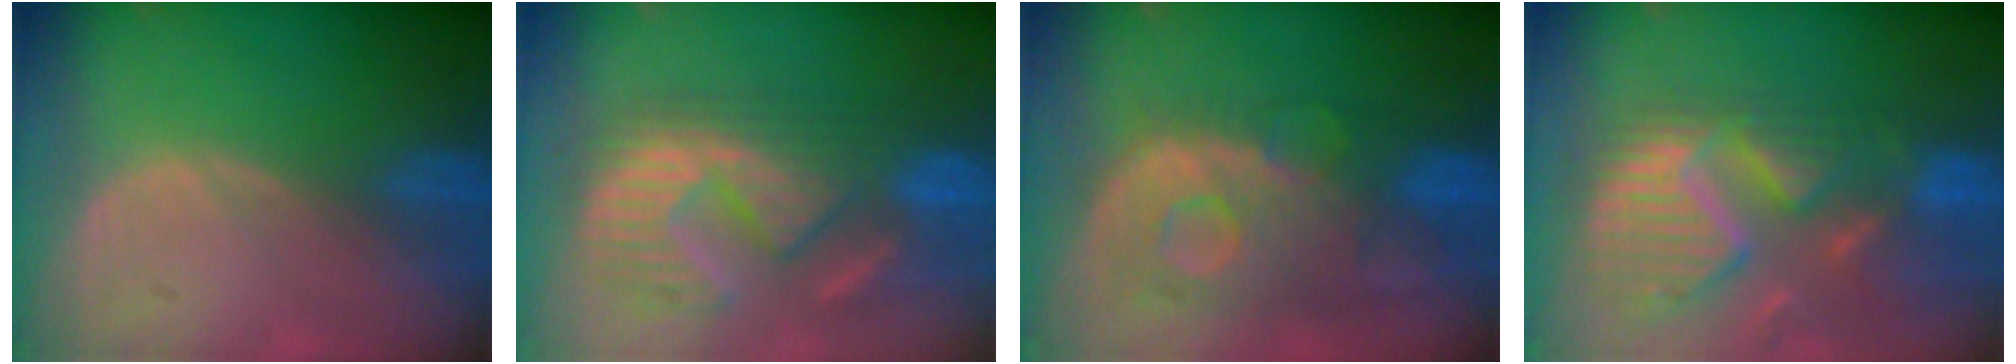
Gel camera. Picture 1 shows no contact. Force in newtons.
{"total": 11.4, "press": 11.0, "slide": 3.3}
{"total": 11.2, "press": 9.7, "slide": 5.5}
{"total": 13.5, "press": 11.4, "slide": 7.2}